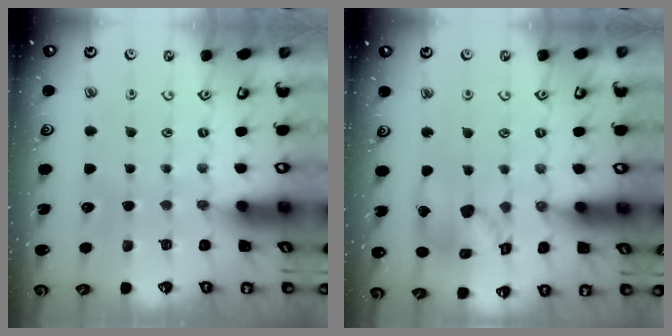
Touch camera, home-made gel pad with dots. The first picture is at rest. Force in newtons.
{"total": 13.4, "press": 13.3, "slide": 1.9}